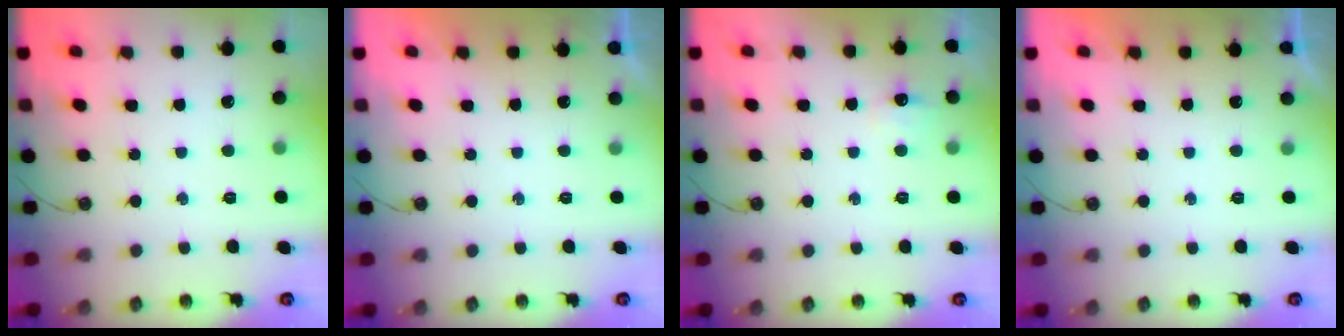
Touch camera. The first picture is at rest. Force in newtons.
{"total": 0.0}
{"total": 5.0, "press": 4.9, "slide": 0.8}
{"total": 0.0}